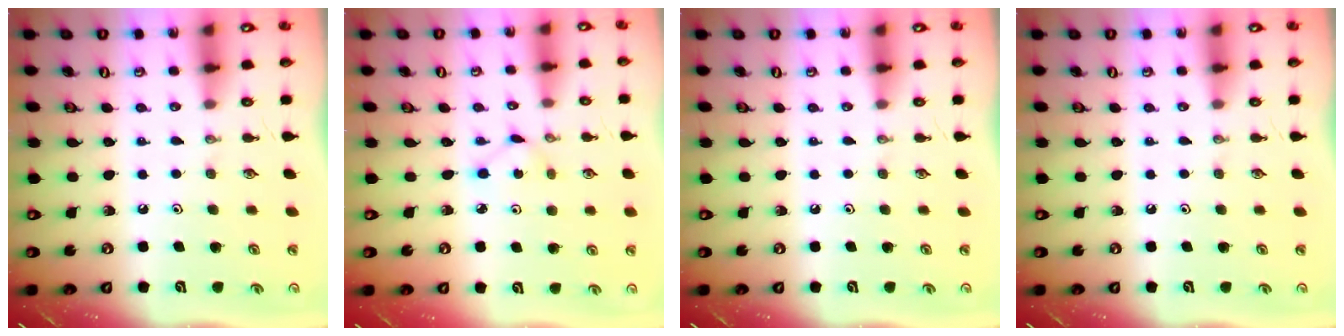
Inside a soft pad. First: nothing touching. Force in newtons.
{"total": 2.8, "press": 2.8, "slide": 0.1}
{"total": 0.0}
{"total": 0.0}